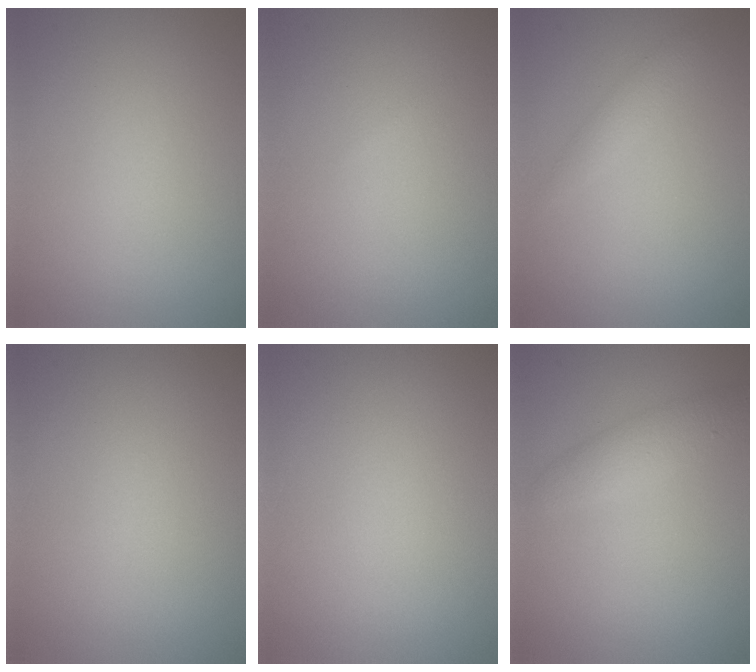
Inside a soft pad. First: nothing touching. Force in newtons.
{"total": 0.0}
{"total": 1.2, "press": 1.2, "slide": 0.0}
{"total": 0.0}
{"total": 0.0}
{"total": 2.3, "press": 2.3, "slide": 0.1}